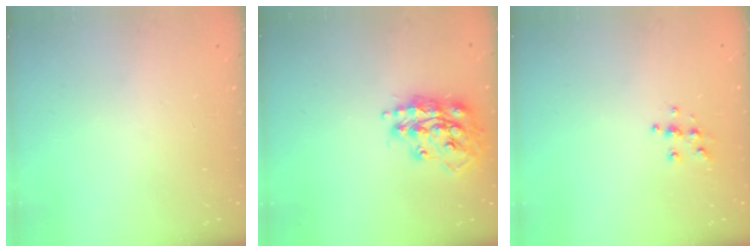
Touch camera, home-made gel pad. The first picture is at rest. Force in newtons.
{"total": 16.2, "press": 16.2, "slide": 1.4}
{"total": 5.9, "press": 5.9, "slide": 0.6}